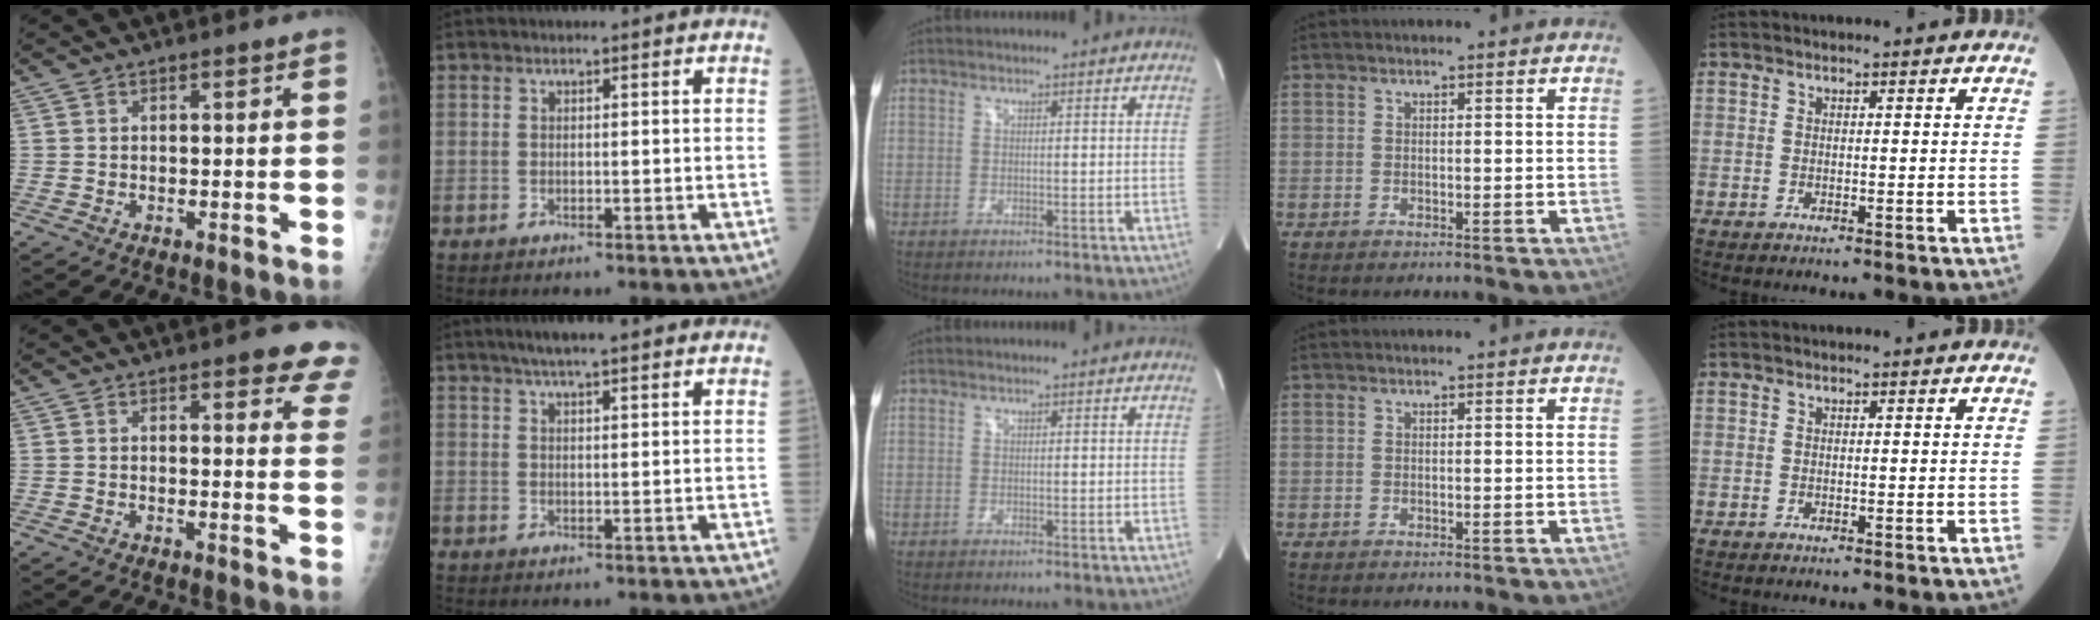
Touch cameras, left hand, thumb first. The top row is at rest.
{"thumb": {"total": 9.4, "force": [6.6, 2.9, 5.9], "torque": [-0.032, -0.027, 0.058]}, "index": {"total": 11.4, "force": [9.4, 1.4, 6.3], "torque": [-0.085, 0.029, 0.121]}}